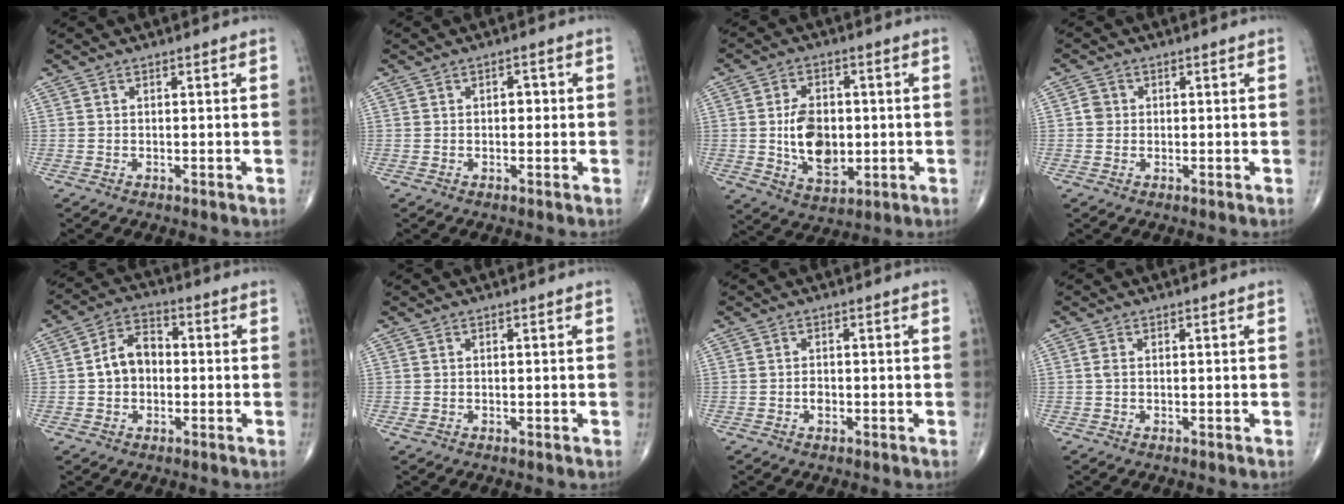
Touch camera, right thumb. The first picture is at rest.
{"total": 1.9, "force": [0.1, 1.3, 1.4], "torque": [-0.011, 0.005, -0.003]}
{"total": 11.1, "force": [-0.3, 7.2, 8.5], "torque": [-0.121, -0.006, 0.000]}
{"total": 2.1, "force": [0.1, 1.9, 0.7], "torque": [-0.002, 0.004, -0.001]}
{"total": 7.5, "force": [-0.3, 5.5, 5.1], "torque": [-0.071, 0.026, -0.017]}
{"total": 0.8, "force": [-0.3, 0.4, 0.7], "torque": [-0.012, 0.002, -0.002]}
{"total": 1.4, "force": [-0.5, 0.9, 1.0], "torque": [-0.013, 0.002, -0.008]}
{"total": 1.0, "force": [0.0, 0.5, 0.9], "torque": [-0.020, 0.000, -0.001]}